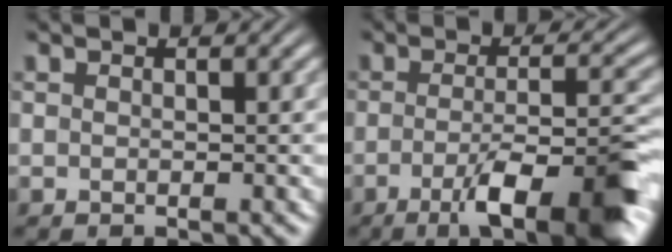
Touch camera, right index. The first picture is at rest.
{"total": 10.6, "force": [-4.8, 2.4, 9.1], "torque": [-0.126, -0.020, -0.062]}